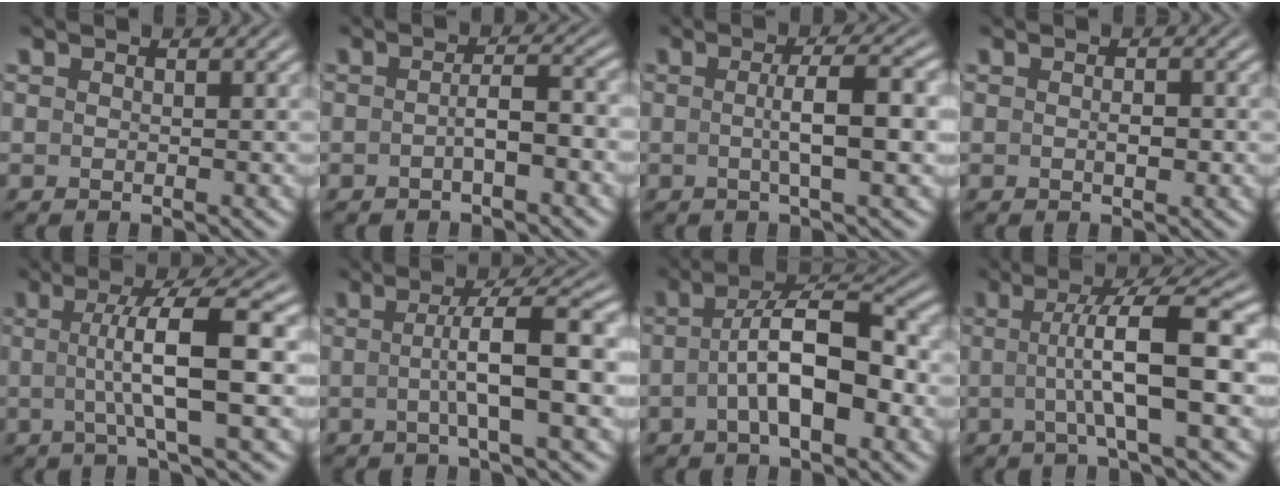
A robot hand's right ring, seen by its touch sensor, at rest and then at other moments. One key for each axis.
{"total": 2.2, "fx": -1.2, "fy": 0.2, "fz": 1.8, "tx": -0.021, "ty": 0.000, "tz": -0.022}
{"total": 3.5, "fx": -0.3, "fy": -0.3, "fz": 3.4, "tx": -0.054, "ty": 0.002, "tz": -0.006}
{"total": 1.0, "fx": -0.3, "fy": 0.4, "fz": 0.9, "tx": -0.015, "ty": -0.001, "tz": -0.004}
{"total": 5.6, "fx": 0.1, "fy": 0.1, "fz": 5.6, "tx": -0.094, "ty": 0.002, "tz": 0.003}
{"total": 5.0, "fx": -0.7, "fy": 0.0, "fz": 5.0, "tx": -0.071, "ty": 0.005, "tz": -0.010}
{"total": 6.1, "fx": -0.8, "fy": 2.7, "fz": 5.4, "tx": -0.083, "ty": -0.004, "tz": -0.014}
{"total": 6.2, "fx": -0.1, "fy": 0.5, "fz": 6.2, "tx": -0.098, "ty": 0.008, "tz": -0.001}